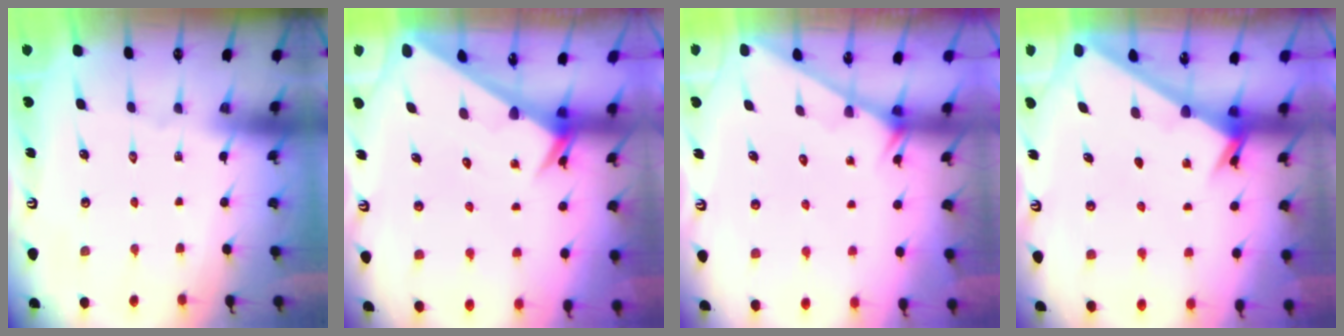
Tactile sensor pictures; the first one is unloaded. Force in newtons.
{"total": 2.7, "press": 2.7, "slide": 0.1}
{"total": 1.5, "press": 1.4, "slide": 0.1}
{"total": 2.3, "press": 2.3, "slide": 0.3}